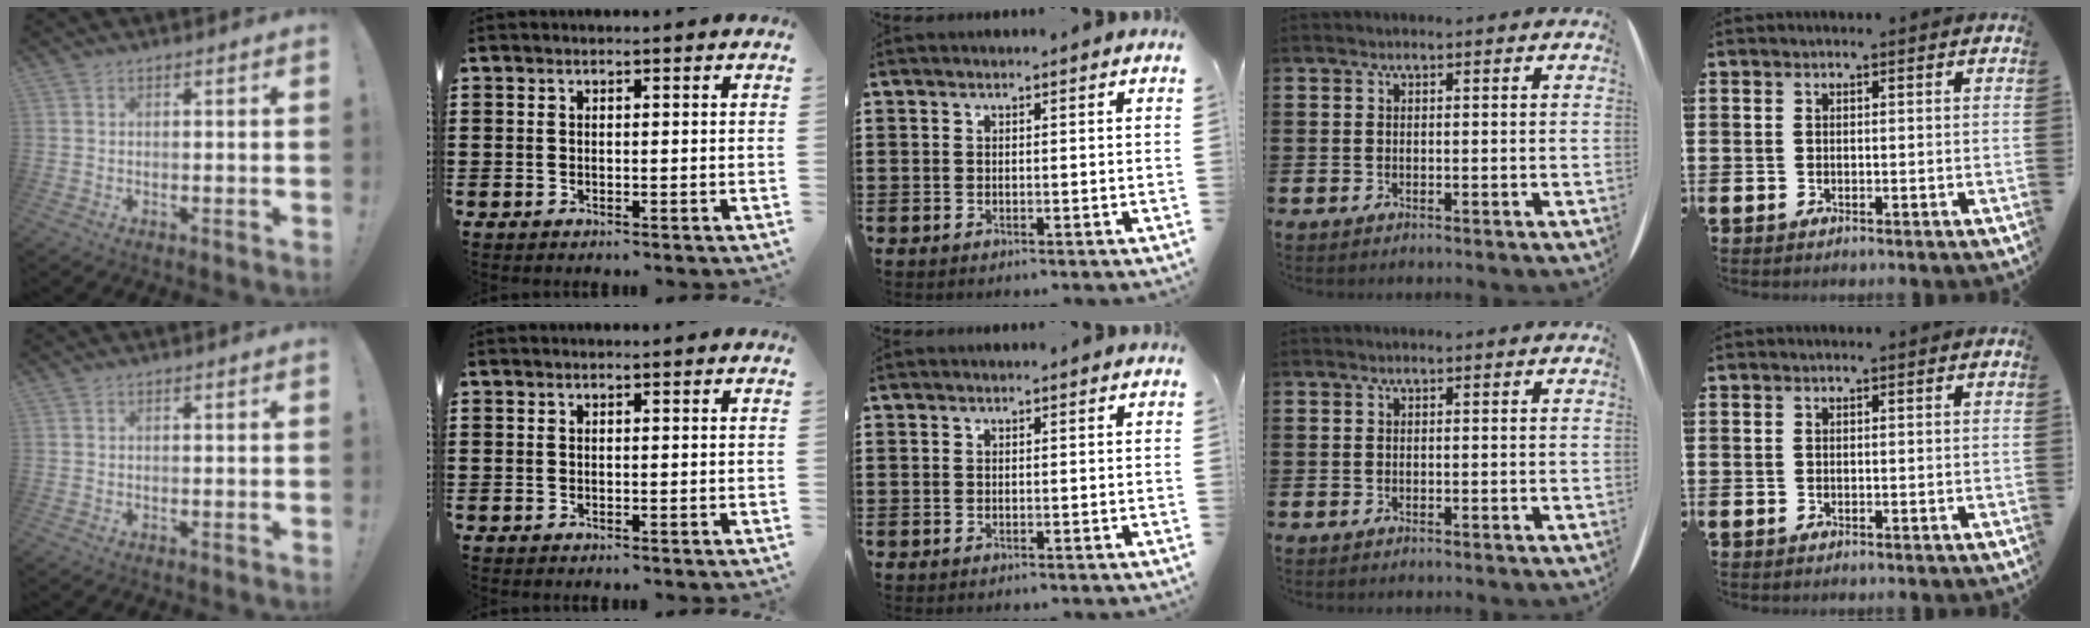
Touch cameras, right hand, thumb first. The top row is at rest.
{}